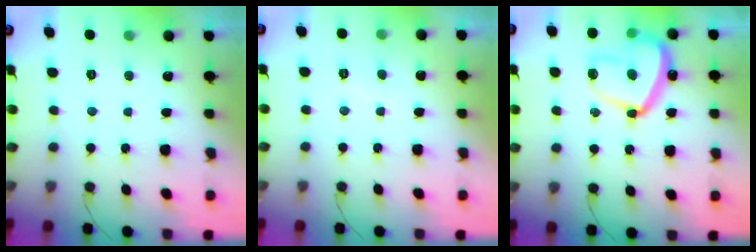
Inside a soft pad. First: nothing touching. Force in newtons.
{"total": 3.9, "press": 3.9, "slide": 0.5}
{"total": 15.5, "press": 15.4, "slide": 1.3}